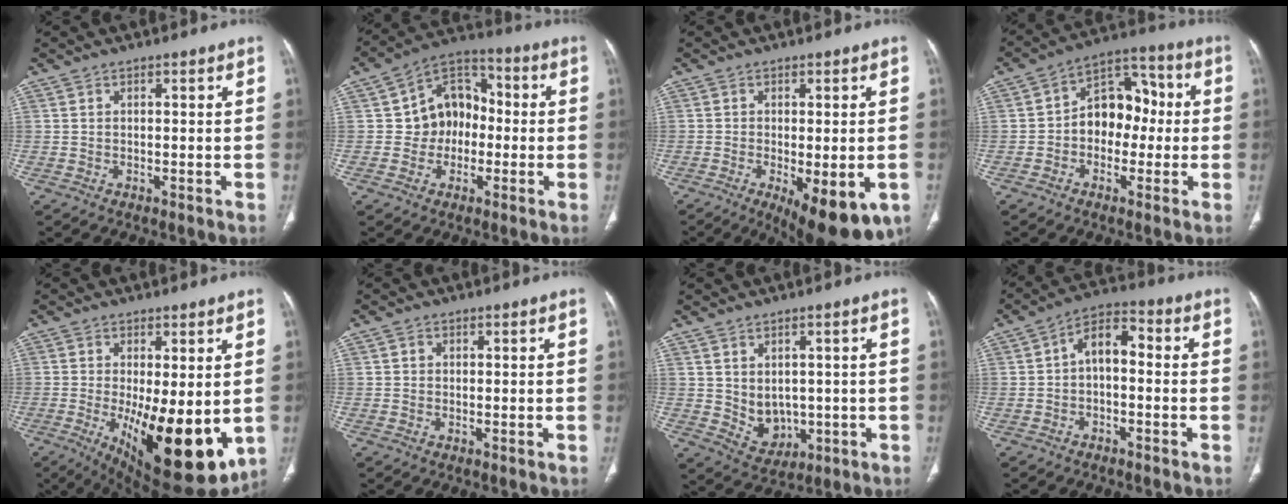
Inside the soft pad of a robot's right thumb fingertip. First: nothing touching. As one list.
[{"total": 11.1, "force": [-0.7, 9.2, 6.2], "torque": [-0.048, 0.036, -0.023]}, {"total": 13.2, "force": [-5.6, 5.2, 10.8], "torque": [-0.132, -0.007, -0.069]}, {"total": 11.5, "force": [-0.6, 8.3, 7.9], "torque": [-0.076, 0.044, -0.023]}, {"total": 17.9, "force": [-3.2, 6.8, 16.2], "torque": [-0.223, -0.035, -0.022]}, {"total": 0.8, "force": [0.1, 0.8, 0.2], "torque": [0.000, 0.002, 0.001]}, {"total": 6.3, "force": [0.1, 5.0, 3.8], "torque": [-0.040, -0.013, 0.027]}, {"total": 7.3, "force": [-0.4, 4.3, 5.9], "torque": [-0.083, 0.035, -0.021]}]